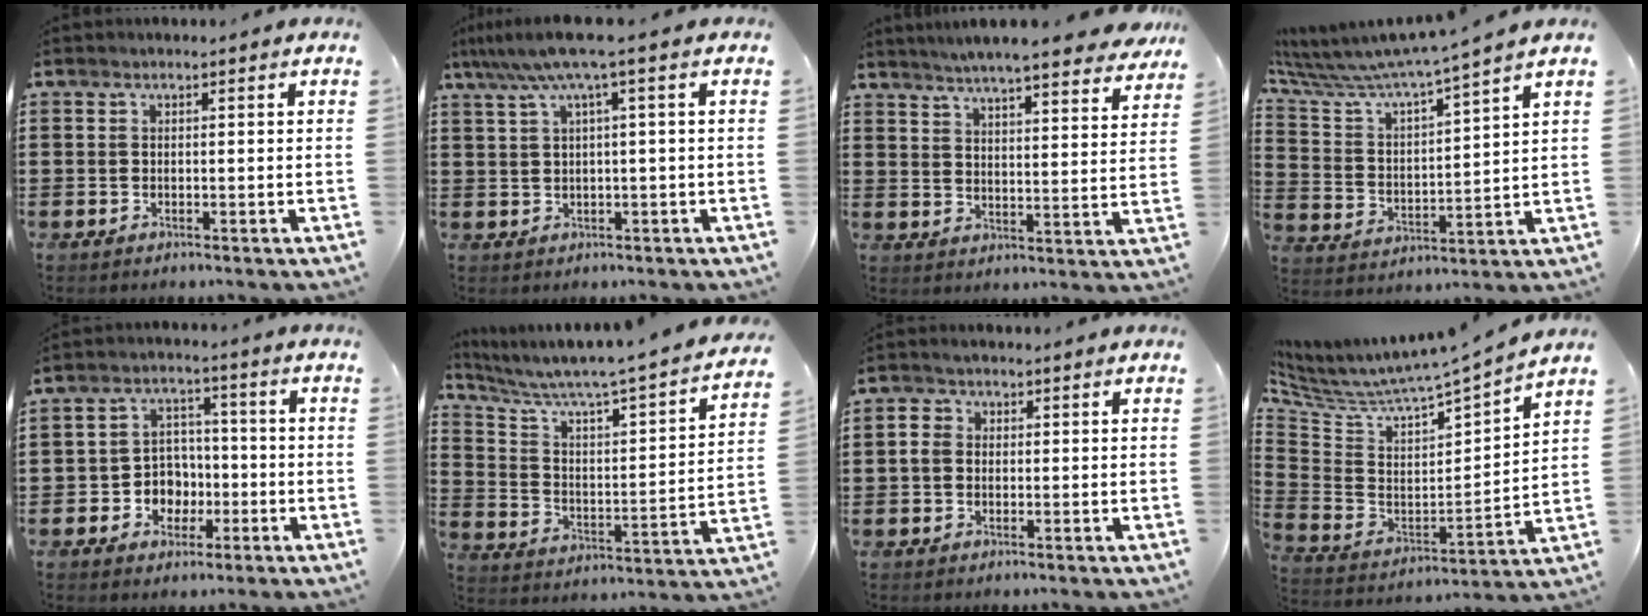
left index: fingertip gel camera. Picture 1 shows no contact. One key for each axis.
{"total": 5.3, "fx": 1.9, "fy": -0.5, "fz": 5.0, "tx": -0.106, "ty": -0.009, "tz": 0.027}
{"total": 5.8, "fx": 5.4, "fy": -0.3, "fz": 2.2, "tx": -0.065, "ty": -0.030, "tz": 0.091}
{"total": 6.4, "fx": 6.1, "fy": -0.1, "fz": 1.7, "tx": -0.067, "ty": -0.050, "tz": 0.100}
{"total": 5.4, "fx": -1.6, "fy": 4.9, "fz": 1.6, "tx": -0.043, "ty": 0.015, "tz": -0.029}
{"total": 4.3, "fx": 3.6, "fy": 0.1, "fz": 2.4, "tx": -0.068, "ty": -0.045, "tz": 0.048}
{"total": 2.3, "fx": 0.2, "fy": 1.9, "fz": 1.3, "tx": -0.031, "ty": 0.009, "tz": 0.000}
{"total": 3.9, "fx": 3.7, "fy": 0.2, "fz": 1.3, "tx": -0.052, "ty": -0.052, "tz": 0.050}